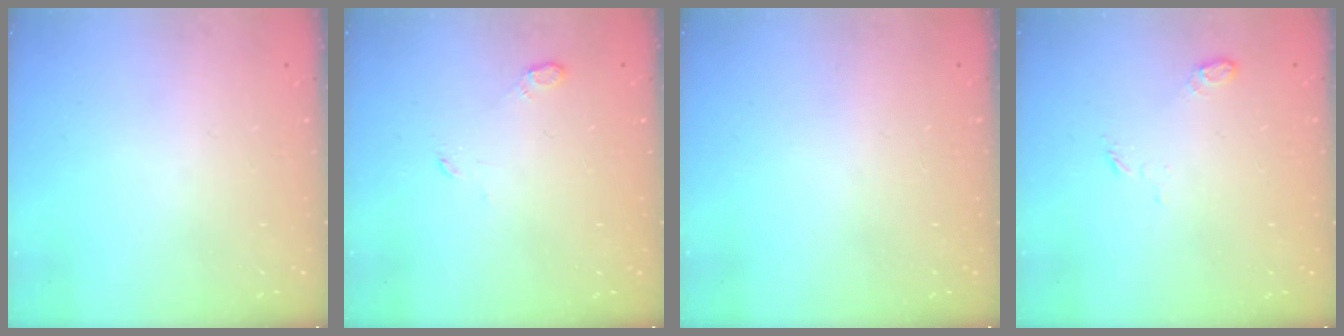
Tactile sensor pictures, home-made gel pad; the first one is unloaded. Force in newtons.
{"total": 3.6, "press": 3.5, "slide": 0.7}
{"total": 1.1, "press": 1.1, "slide": 0.3}
{"total": 4.2, "press": 4.1, "slide": 0.9}